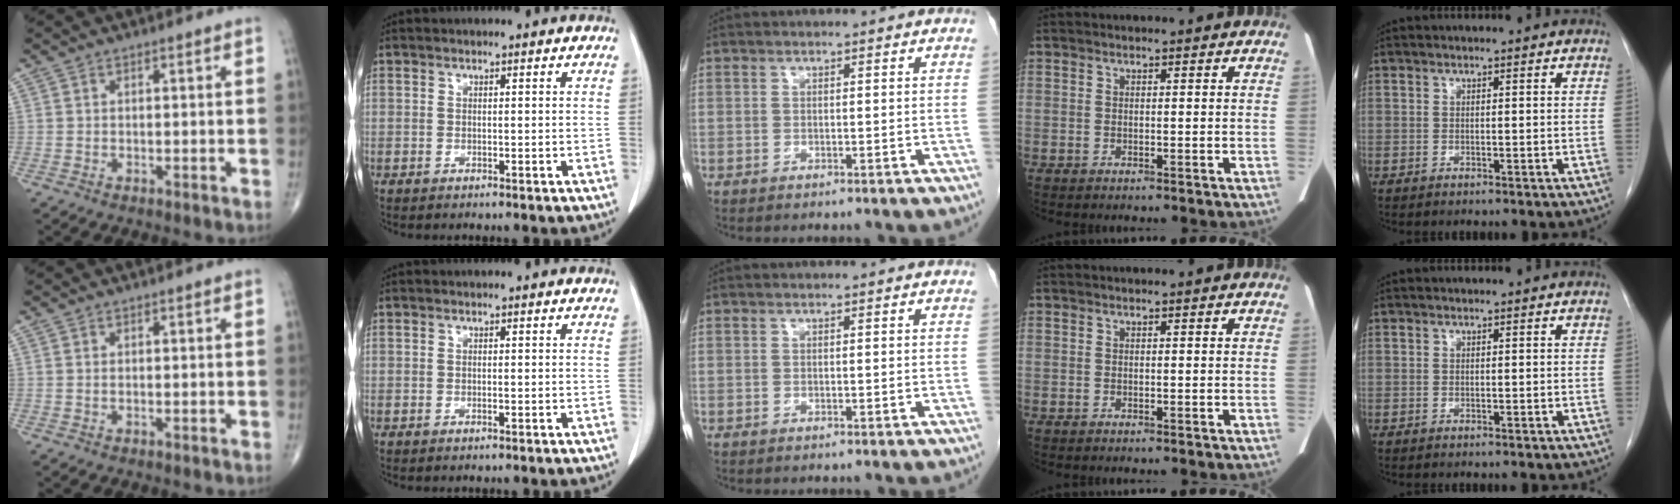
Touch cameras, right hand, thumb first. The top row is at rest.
{}